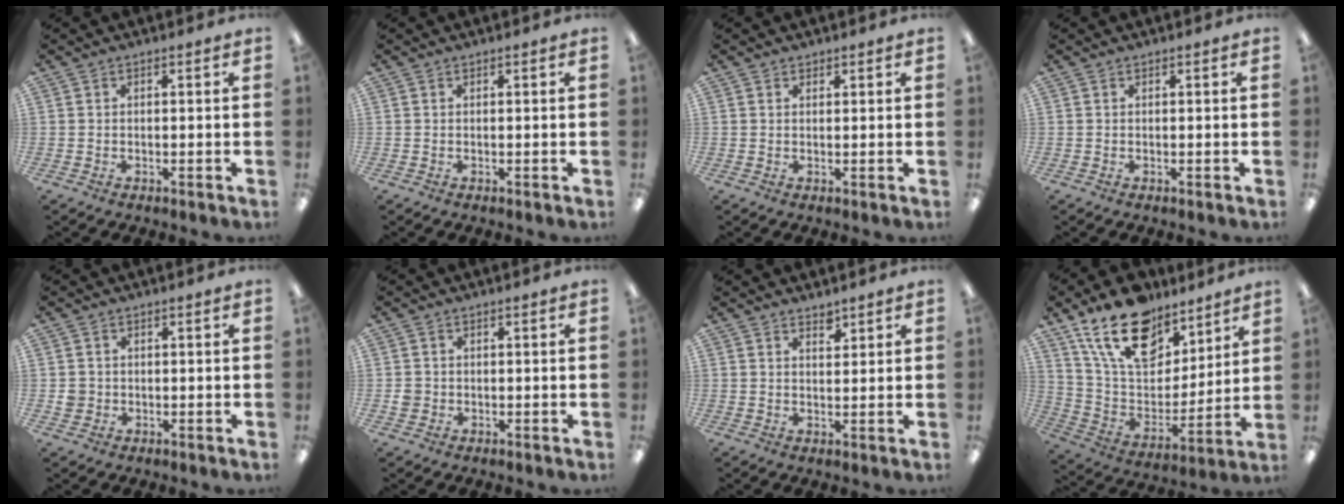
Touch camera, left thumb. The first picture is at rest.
{"total": 0.0}
{"total": 0.9, "force": [0.8, 0.4, 0.0], "torque": [0.000, -0.001, 0.017]}
{"total": 0.0}
{"total": 2.4, "force": [-0.1, 2.3, 0.5], "torque": [-0.010, 0.003, -0.001]}
{"total": 2.0, "force": [-0.2, 1.9, 0.5], "torque": [-0.010, 0.005, -0.005]}
{"total": 2.5, "force": [2.2, 0.9, 0.6], "torque": [0.011, -0.021, 0.036]}
{"total": 19.8, "force": [13.8, 10.6, 9.5], "torque": [-0.179, -0.073, 0.251]}